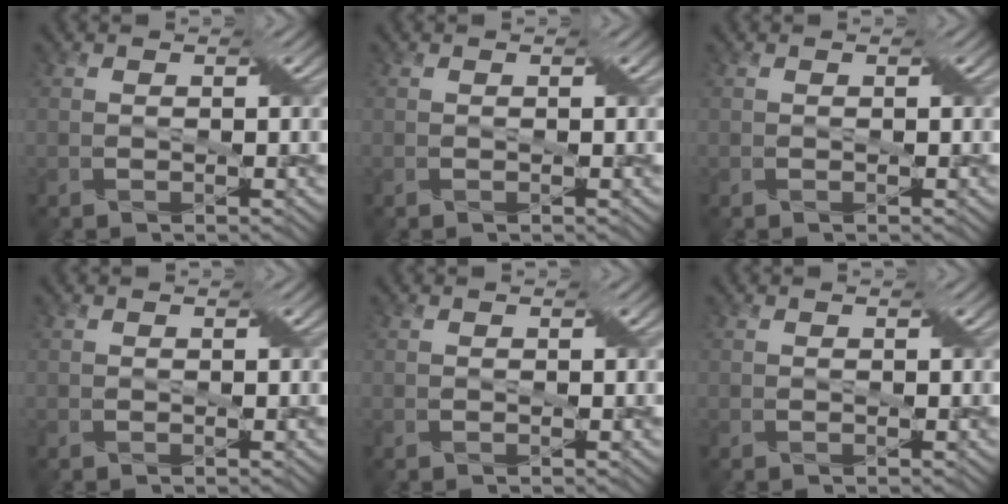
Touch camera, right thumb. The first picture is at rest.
{"total": 0.0}
{"total": 0.0}
{"total": 0.0}
{"total": 0.0}
{"total": 0.0}